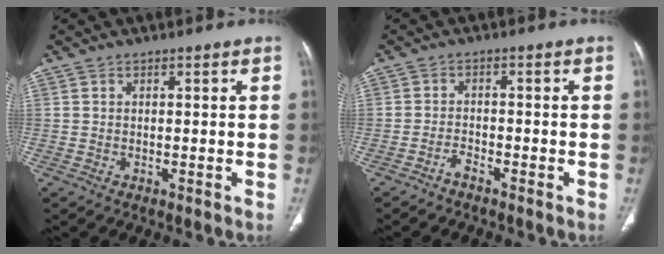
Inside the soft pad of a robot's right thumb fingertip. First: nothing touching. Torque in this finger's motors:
{"motor_torque": [-0.08, -0.06, -0.03, 0.06, -0.02]}